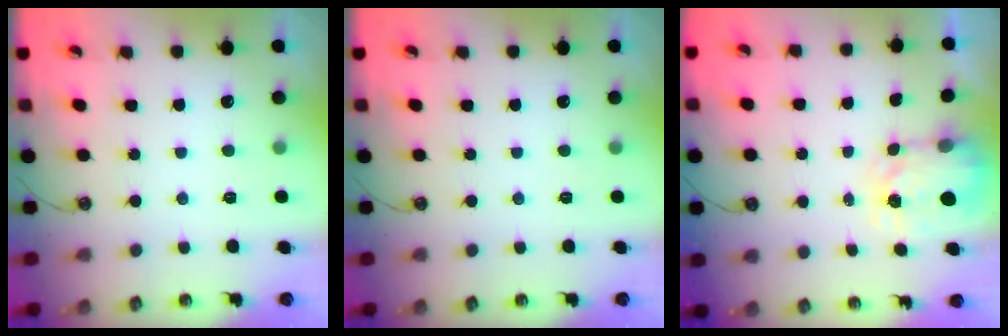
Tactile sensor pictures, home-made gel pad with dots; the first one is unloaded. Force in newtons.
{"total": 0.0}
{"total": 3.5, "press": 3.5, "slide": 0.5}